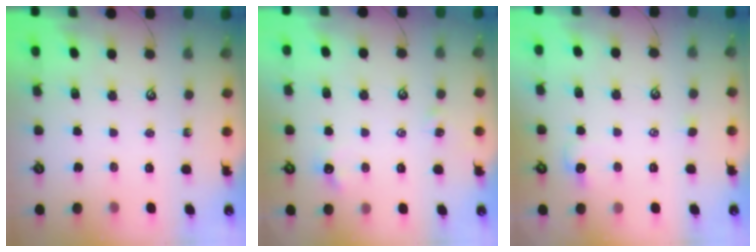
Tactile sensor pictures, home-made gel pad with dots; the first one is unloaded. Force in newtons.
{"total": 2.3, "press": 2.2, "slide": 0.6}
{"total": 1.0, "press": 0.9, "slide": 0.6}